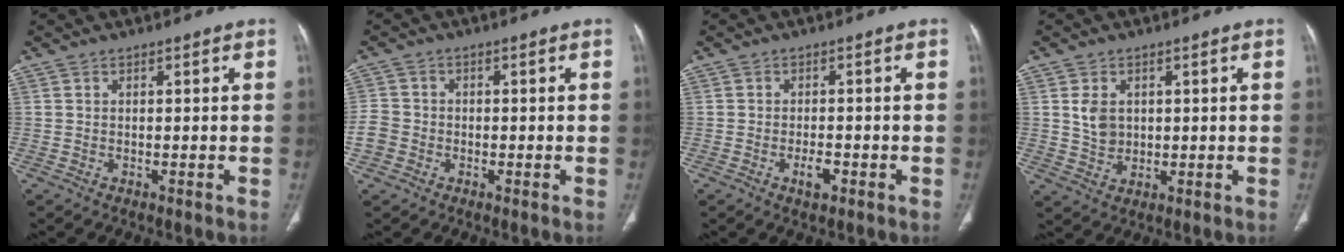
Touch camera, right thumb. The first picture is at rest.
{"total": 4.0, "force": [-1.4, 3.4, 1.4], "torque": [-0.027, 0.013, -0.032]}
{"total": 2.8, "force": [-1.3, 1.2, 2.2], "torque": [-0.037, 0.003, -0.020]}
{"total": 4.5, "force": [1.0, 3.5, 2.7], "torque": [-0.035, -0.010, 0.026]}